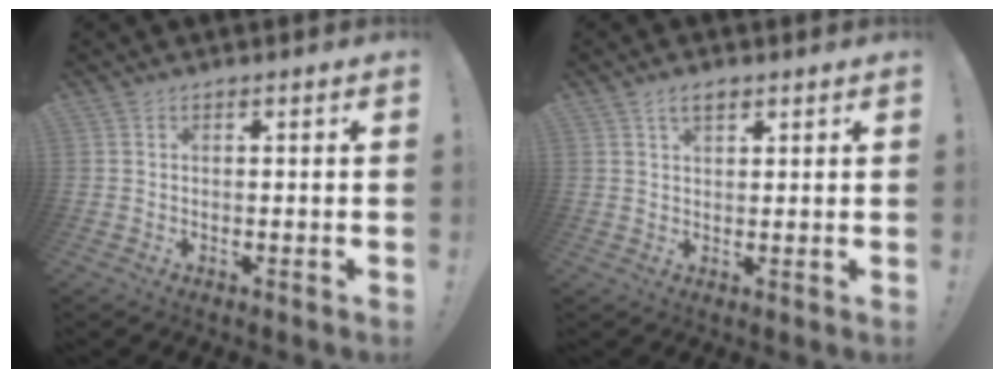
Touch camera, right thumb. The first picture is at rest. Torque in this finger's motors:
{"motor_torque": [-0.37, 0.36, 0.02, 0.12, 0.00]}